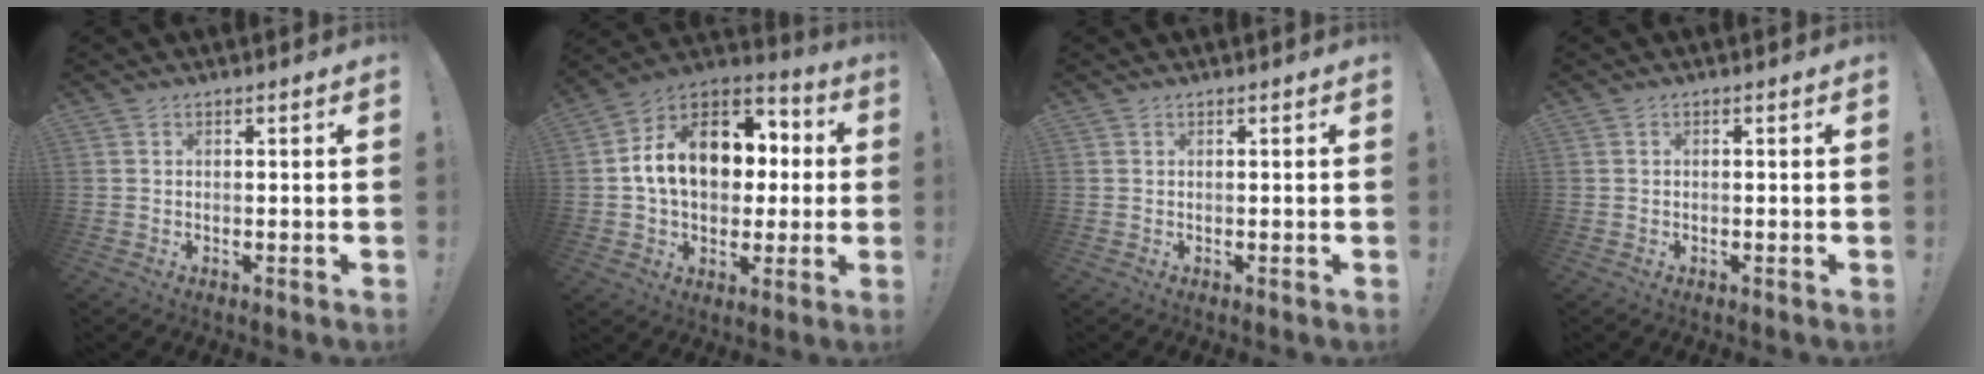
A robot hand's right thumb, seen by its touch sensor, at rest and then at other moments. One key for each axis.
{"total": 18.1, "fx": 2.8, "fy": 13.2, "fz": 12.0, "tx": -0.182, "ty": 0.005, "tz": 0.060}
{"total": 0.0}
{"total": 0.5, "fx": -0.4, "fy": 0.1, "fz": 0.3, "tx": -0.011, "ty": 0.002, "tz": -0.006}